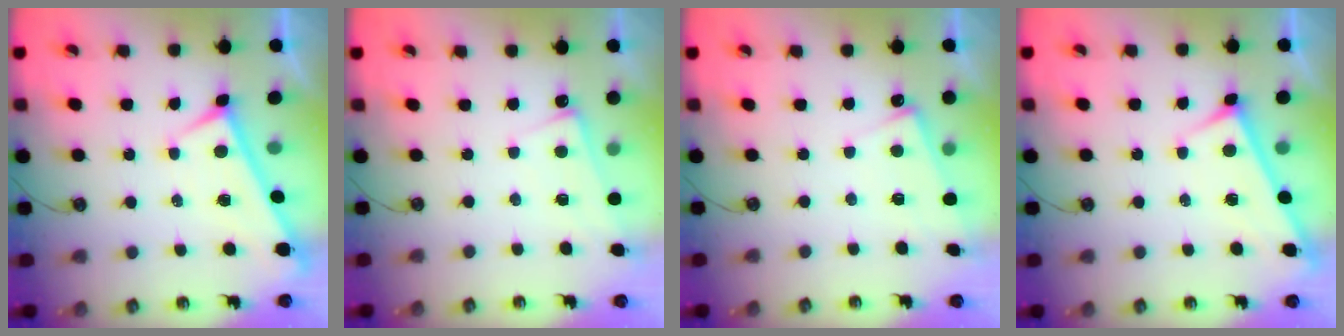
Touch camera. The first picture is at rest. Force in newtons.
{"total": 1.0, "press": 0.9, "slide": 0.3}
{"total": 5.4, "press": 5.4, "slide": 0.3}
{"total": 3.3, "press": 3.3, "slide": 0.3}